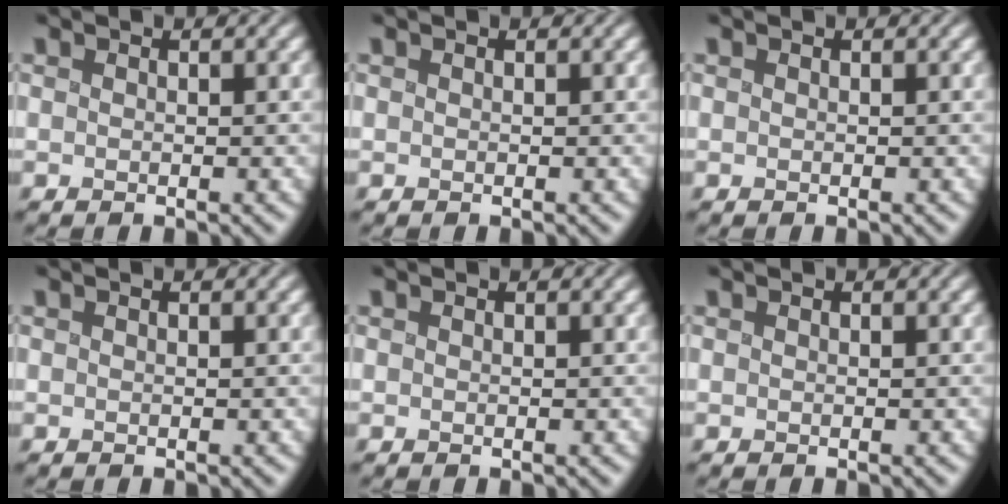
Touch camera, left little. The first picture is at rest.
{"total": 0.0}
{"total": 0.0}
{"total": 0.0}
{"total": 0.0}
{"total": 0.0}